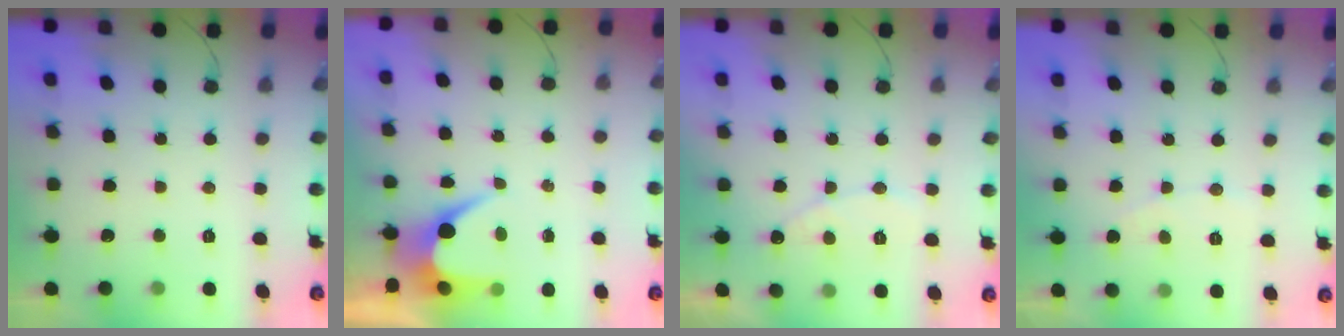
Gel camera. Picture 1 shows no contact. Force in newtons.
{"total": 6.4, "press": 6.4, "slide": 0.4}
{"total": 7.2, "press": 7.2, "slide": 0.5}
{"total": 2.8, "press": 2.8, "slide": 0.3}